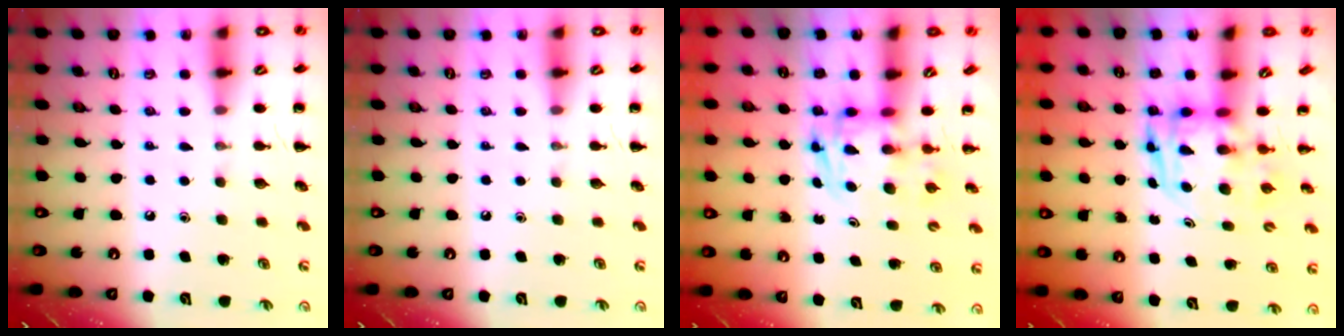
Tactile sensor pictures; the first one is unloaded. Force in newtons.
{"total": 0.0}
{"total": 2.8, "press": 2.7, "slide": 0.5}
{"total": 3.3, "press": 3.2, "slide": 0.6}